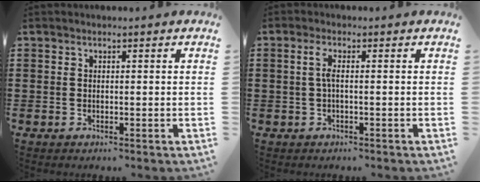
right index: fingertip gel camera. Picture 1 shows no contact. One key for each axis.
{"total": 2.3, "fx": -0.2, "fy": 0.4, "fz": 2.2, "tx": -0.051, "ty": -0.002, "tz": -0.007}